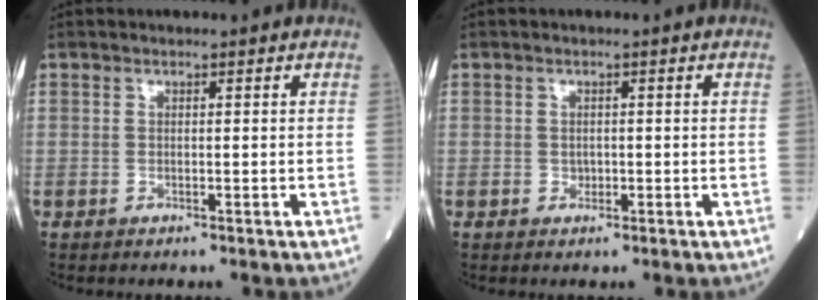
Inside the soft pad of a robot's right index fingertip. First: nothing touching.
{"total": 0.8, "force": [-0.2, 0.7, 0.3], "torque": [-0.006, 0.001, -0.001]}